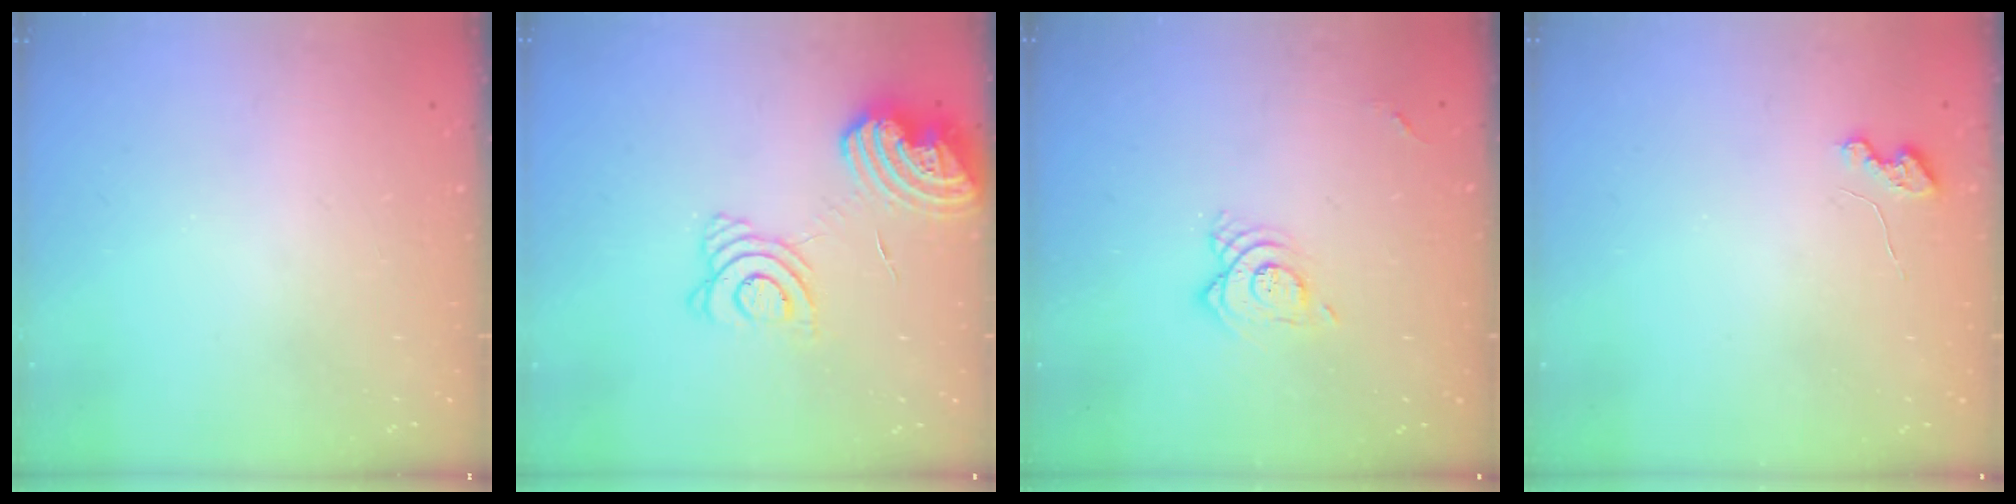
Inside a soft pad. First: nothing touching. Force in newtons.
{"total": 14.4, "press": 14.3, "slide": 1.8}
{"total": 8.1, "press": 8.0, "slide": 0.8}
{"total": 3.7, "press": 3.7, "slide": 0.5}